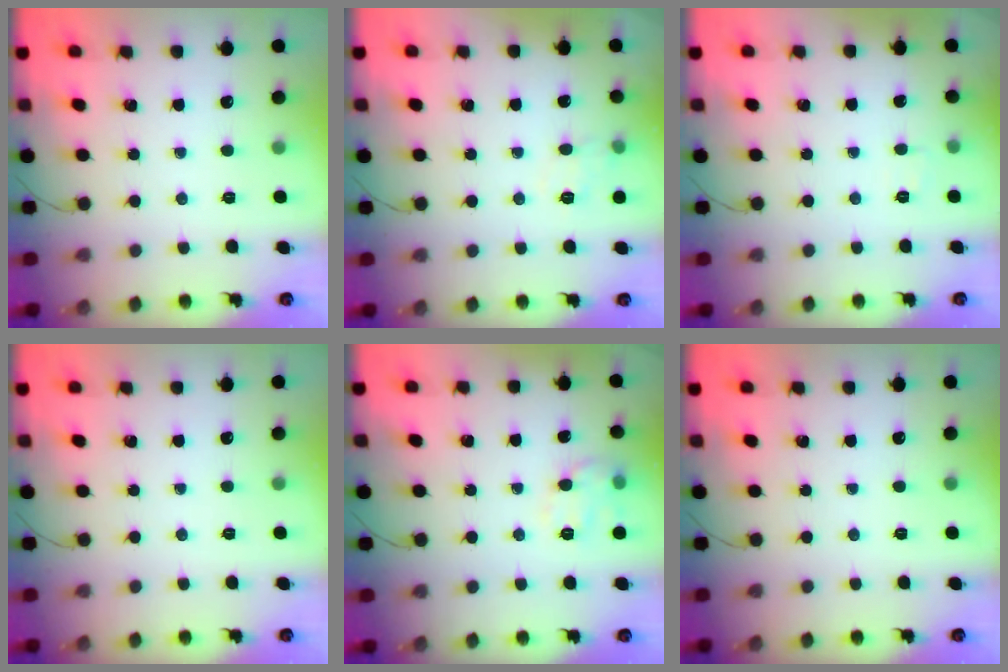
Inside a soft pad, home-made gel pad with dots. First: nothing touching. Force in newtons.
{"total": 4.8, "press": 4.6, "slide": 1.5}
{"total": 2.0, "press": 1.7, "slide": 1.1}
{"total": 0.0}
{"total": 9.8, "press": 9.8, "slide": 0.0}
{"total": 0.0}